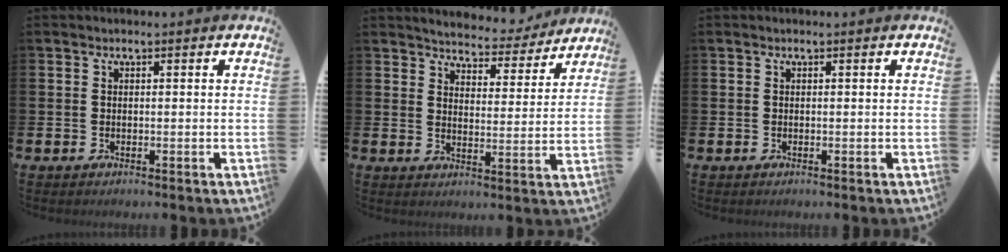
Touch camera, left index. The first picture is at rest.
{"total": 5.1, "force": [5.0, 1.1, 0.2], "torque": [-0.019, -0.042, 0.082]}
{"total": 0.0}